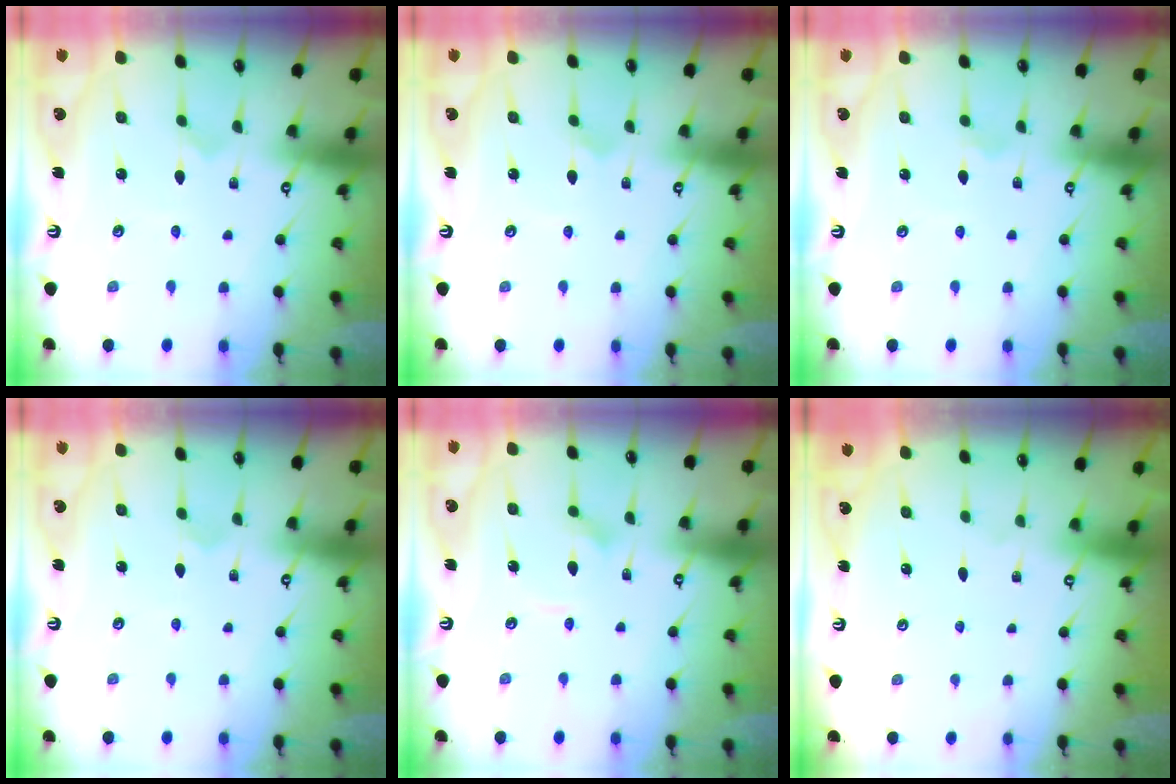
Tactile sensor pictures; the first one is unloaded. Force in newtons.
{"total": 2.6, "press": 2.6, "slide": 0.3}
{"total": 1.7, "press": 1.7, "slide": 0.2}
{"total": 2.4, "press": 2.4, "slide": 0.2}
{"total": 5.1, "press": 5.1, "slide": 0.4}
{"total": 0.0}